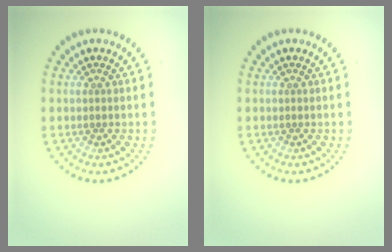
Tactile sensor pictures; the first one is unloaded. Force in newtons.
{"total": 0.0}